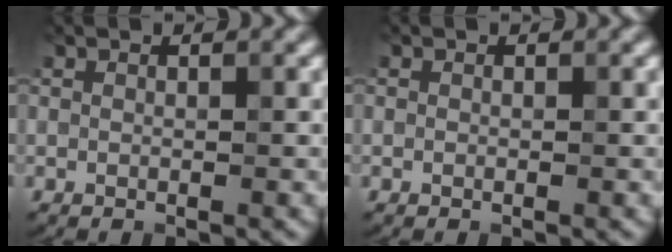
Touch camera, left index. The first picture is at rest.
{"total": 0.0}